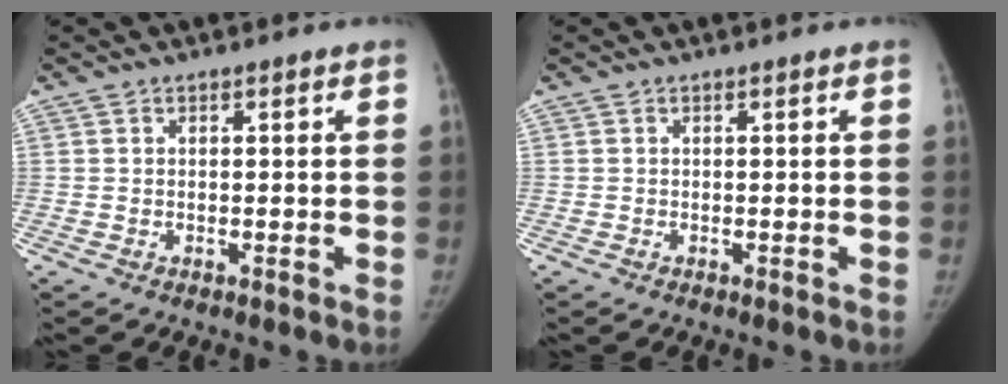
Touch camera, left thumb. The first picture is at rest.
{"total": 0.0}